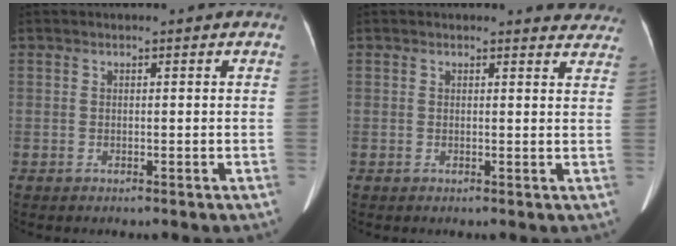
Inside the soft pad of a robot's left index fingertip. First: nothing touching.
{"total": 5.3, "force": [5.1, 1.5, 0.4], "torque": [0.018, -0.018, 0.025]}